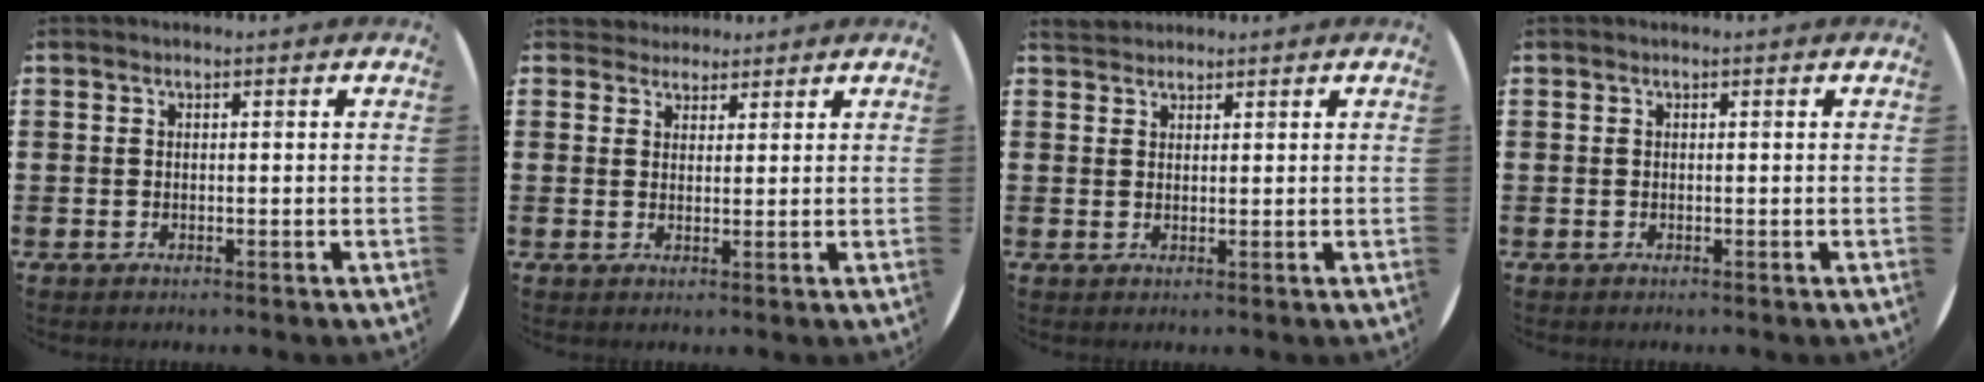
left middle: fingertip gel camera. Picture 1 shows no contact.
{"total": 2.6, "force": [2.4, 1.0, -0.1], "torque": [-0.004, 0.000, 0.048]}
{"total": 1.7, "force": [1.6, 0.6, 0.0], "torque": [0.004, 0.001, 0.031]}
{"total": 0.0}